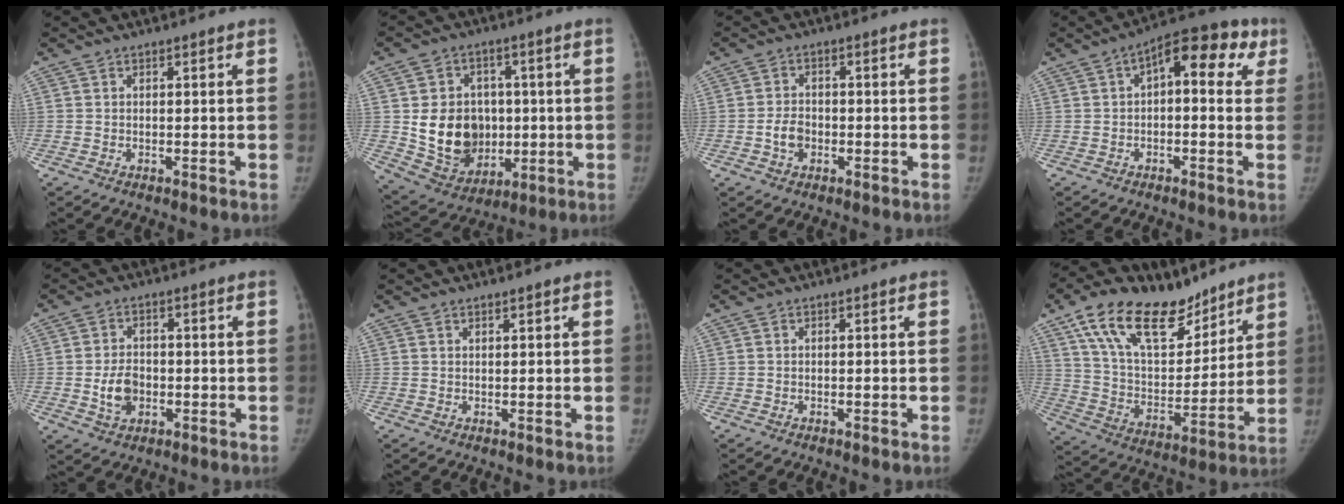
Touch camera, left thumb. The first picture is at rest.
{"total": 15.3, "force": [0.1, 12.6, 8.6], "torque": [-0.104, -0.006, 0.026]}
{"total": 3.8, "force": [-1.1, 2.8, 2.3], "torque": [-0.035, 0.012, -0.022]}
{"total": 11.6, "force": [3.4, 5.8, 9.5], "torque": [-0.092, 0.034, 0.033]}
{"total": 5.9, "force": [-1.1, 4.3, 3.9], "torque": [-0.058, 0.005, -0.016]}
{"total": 0.8, "force": [0.7, 0.1, 0.4], "torque": [-0.006, -0.004, 0.012]}
{"total": 0.0}
{"total": 22.5, "force": [15.0, 11.1, 12.6], "torque": [-0.183, -0.051, 0.269]}